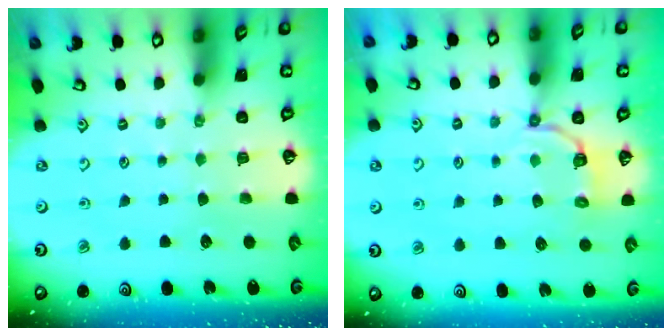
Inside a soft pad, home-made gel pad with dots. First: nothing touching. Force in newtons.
{"total": 3.5, "press": 2.9, "slide": 2.0}